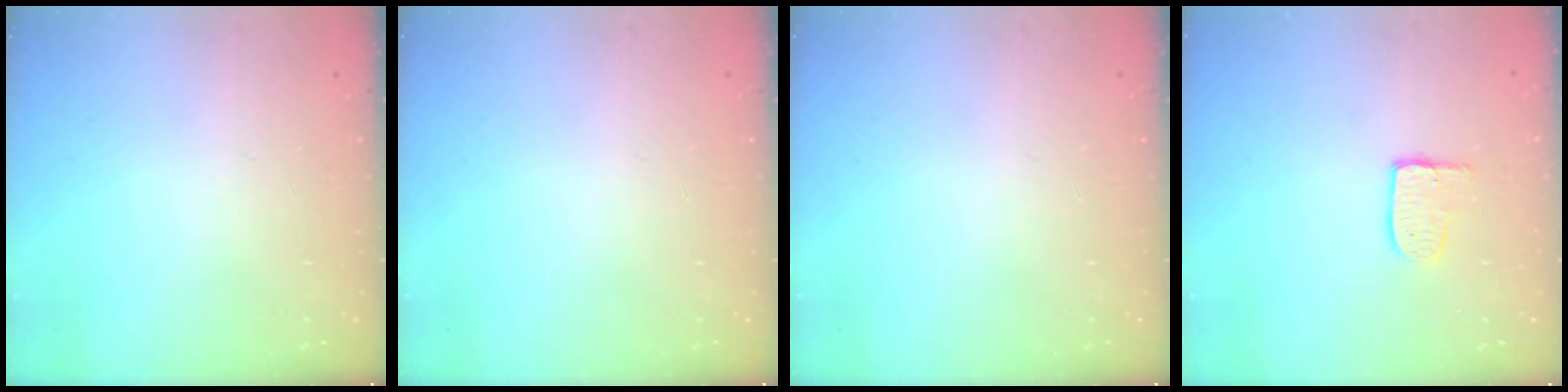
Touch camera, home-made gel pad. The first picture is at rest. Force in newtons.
{"total": 0.0}
{"total": 0.0}
{"total": 5.7, "press": 5.7, "slide": 0.5}